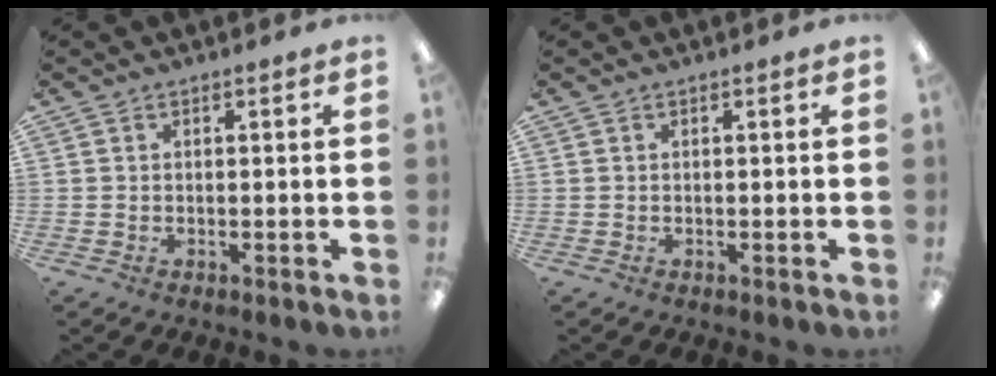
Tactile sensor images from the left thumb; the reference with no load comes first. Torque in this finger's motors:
{"motor_torque": [-0.01, 0.00, 0.07, -0.05, 0.00]}